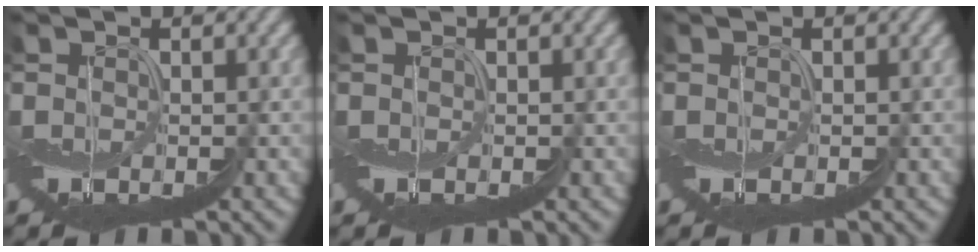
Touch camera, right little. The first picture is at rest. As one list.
[{"total": 0.0}, {"total": 0.0}]